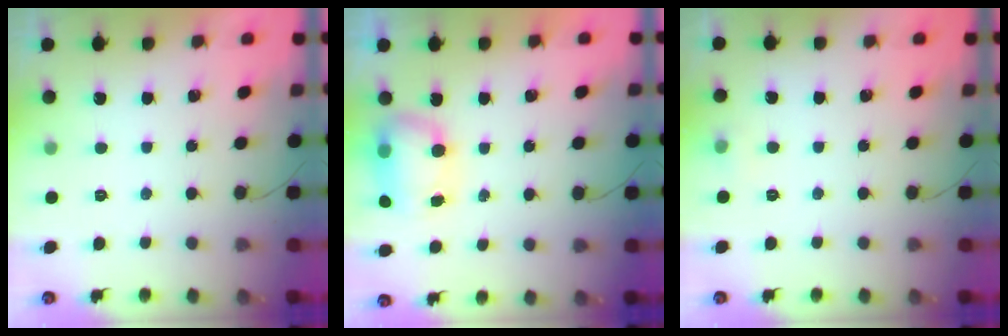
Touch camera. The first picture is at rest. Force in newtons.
{"total": 8.4, "press": 8.2, "slide": 1.7}
{"total": 4.4, "press": 3.0, "slide": 3.2}